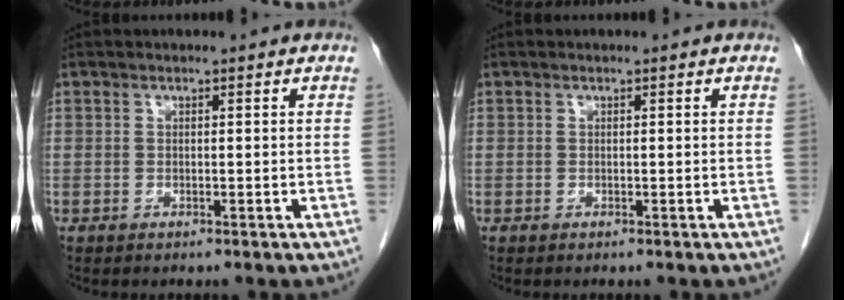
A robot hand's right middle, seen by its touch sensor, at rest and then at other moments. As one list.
[{"total": 0.0}]